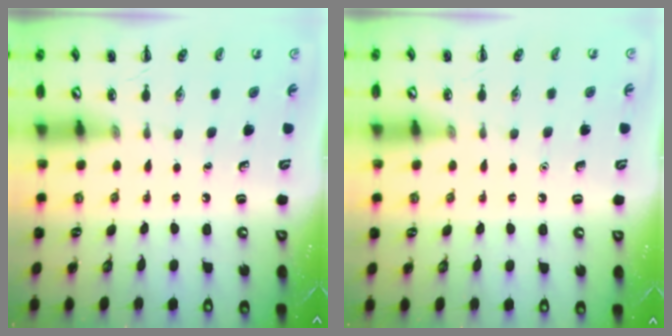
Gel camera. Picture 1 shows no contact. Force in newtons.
{"total": 1.6, "press": 1.6, "slide": 0.1}